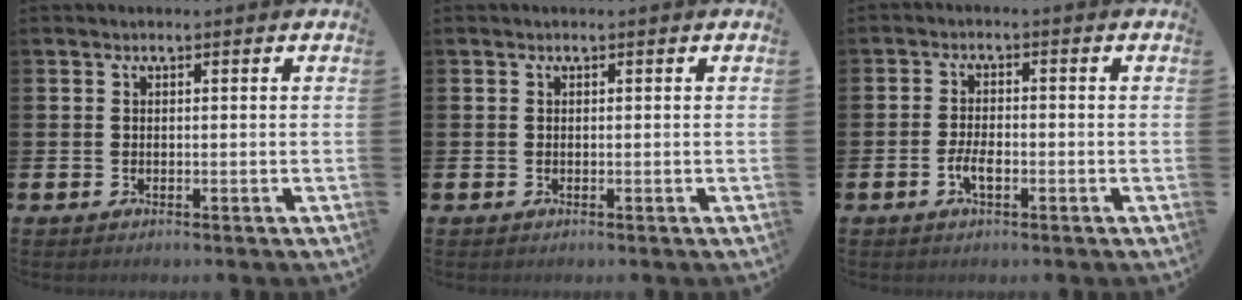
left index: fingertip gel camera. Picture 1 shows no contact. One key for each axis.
{"total": 0.0}
{"total": 2.8, "fx": -0.9, "fy": 1.2, "fz": 2.3, "tx": -0.047, "ty": -0.001, "tz": -0.020}